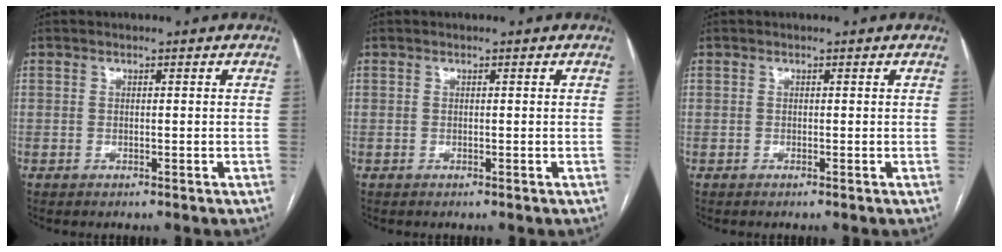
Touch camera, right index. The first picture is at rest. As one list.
[{"total": 0.0}, {"total": 0.0}]